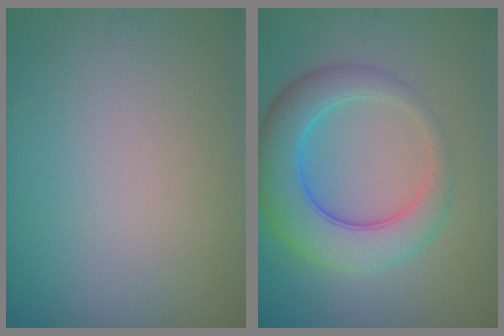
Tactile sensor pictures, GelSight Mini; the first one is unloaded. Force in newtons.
{"total": 6.6, "press": 6.6, "slide": 0.2}